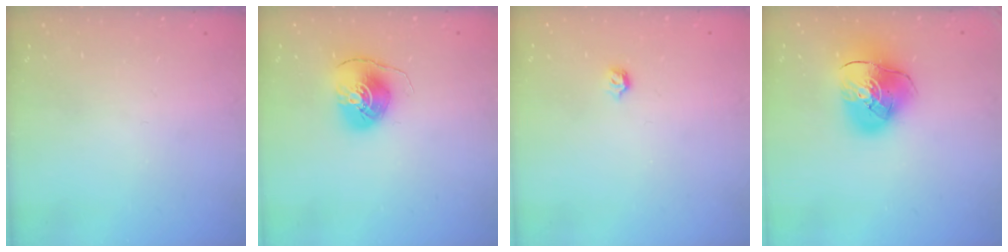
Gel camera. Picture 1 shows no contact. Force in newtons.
{"total": 7.6, "press": 7.6, "slide": 0.3}
{"total": 4.0, "press": 3.9, "slide": 0.7}
{"total": 12.9, "press": 12.8, "slide": 1.8}